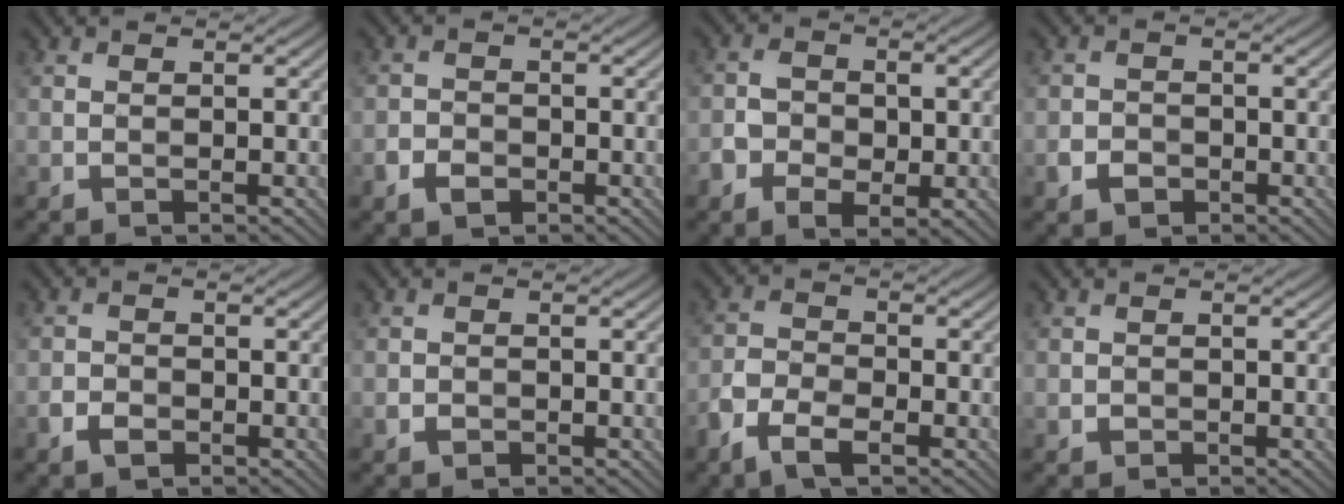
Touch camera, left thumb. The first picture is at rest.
{"total": 2.4, "force": [-1.3, 1.6, 1.1], "torque": [-0.022, -0.003, -0.027]}
{"total": 7.8, "force": [-2.8, 4.8, 5.5], "torque": [-0.103, -0.019, -0.034]}
{"total": 2.5, "force": [-1.3, 1.9, 0.9], "torque": [-0.015, -0.003, -0.025]}
{"total": 2.2, "force": [-1.2, 1.5, 1.1], "torque": [-0.023, -0.003, -0.024]}
{"total": 1.1, "force": [-0.4, 0.9, 0.4], "torque": [-0.007, -0.006, -0.009]}
{"total": 5.7, "force": [-3.5, 2.8, 3.6], "torque": [-0.078, -0.006, -0.076]}
{"total": 0.8, "force": [-0.2, 0.8, 0.2], "torque": [-0.004, -0.007, -0.002]}